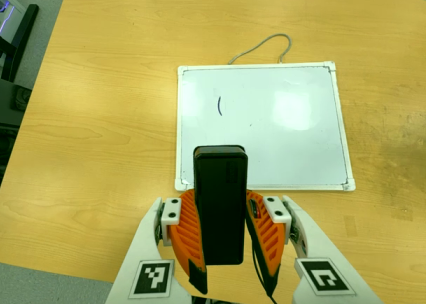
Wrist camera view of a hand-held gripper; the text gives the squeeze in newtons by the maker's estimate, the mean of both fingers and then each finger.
{"total": 7.2, "left": 6.1, "right": 8.3}